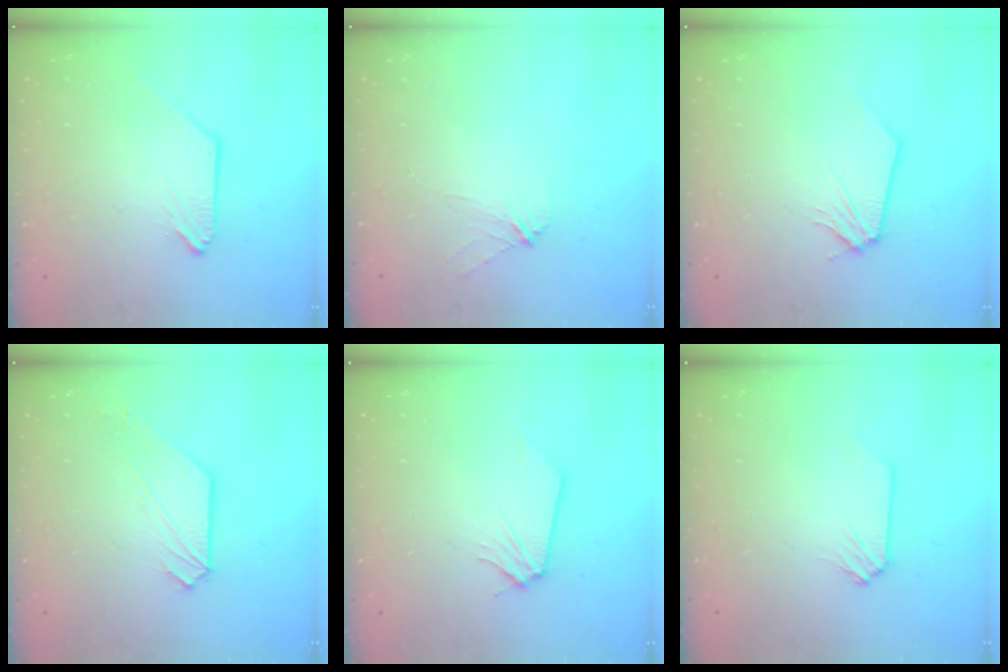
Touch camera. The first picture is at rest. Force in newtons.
{"total": 2.4, "press": 2.4, "slide": 0.5}
{"total": 0.0}
{"total": 2.2, "press": 2.2, "slide": 0.3}
{"total": 0.0}
{"total": 0.0}